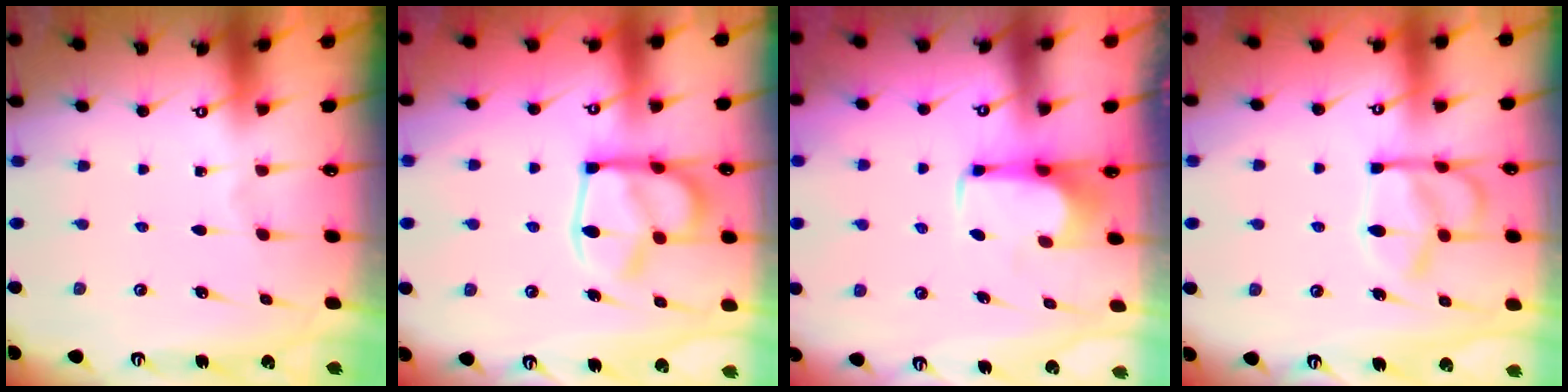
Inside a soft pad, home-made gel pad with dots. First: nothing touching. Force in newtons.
{"total": 15.1, "press": 15.0, "slide": 1.7}
{"total": 2.2, "press": 2.1, "slide": 0.4}
{"total": 11.8, "press": 11.8, "slide": 0.7}